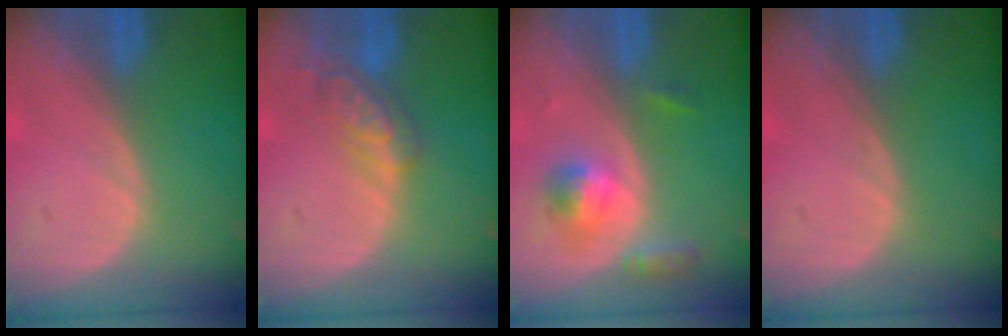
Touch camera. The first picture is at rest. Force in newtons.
{"total": 5.7, "press": 5.0, "slide": 2.7}
{"total": 5.1, "press": 4.8, "slide": 1.9}
{"total": 0.0}